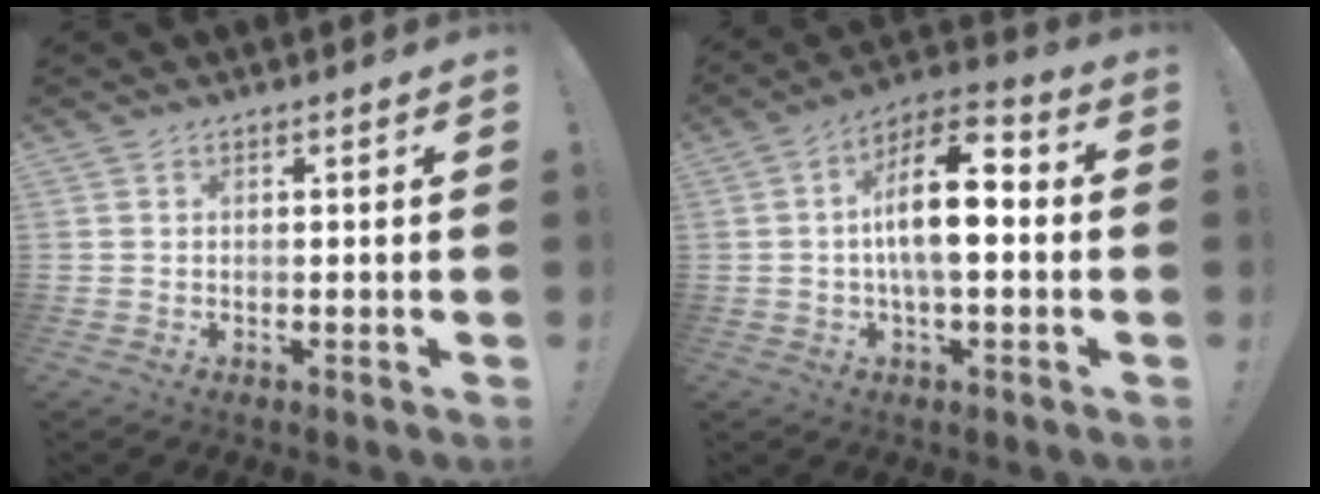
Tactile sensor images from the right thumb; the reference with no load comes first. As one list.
[{"total": 14.3, "force": [0.5, 5.8, 13.1], "torque": [-0.227, 0.002, 0.001]}]